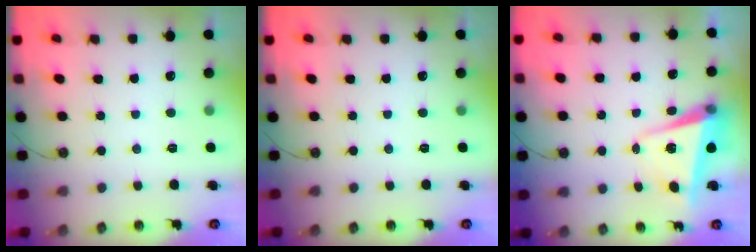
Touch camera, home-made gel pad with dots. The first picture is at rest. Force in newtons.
{"total": 0.0}
{"total": 7.1, "press": 6.9, "slide": 1.5}